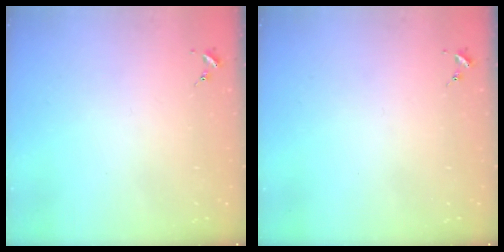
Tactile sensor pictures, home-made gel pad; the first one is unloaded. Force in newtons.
{"total": 0.0}